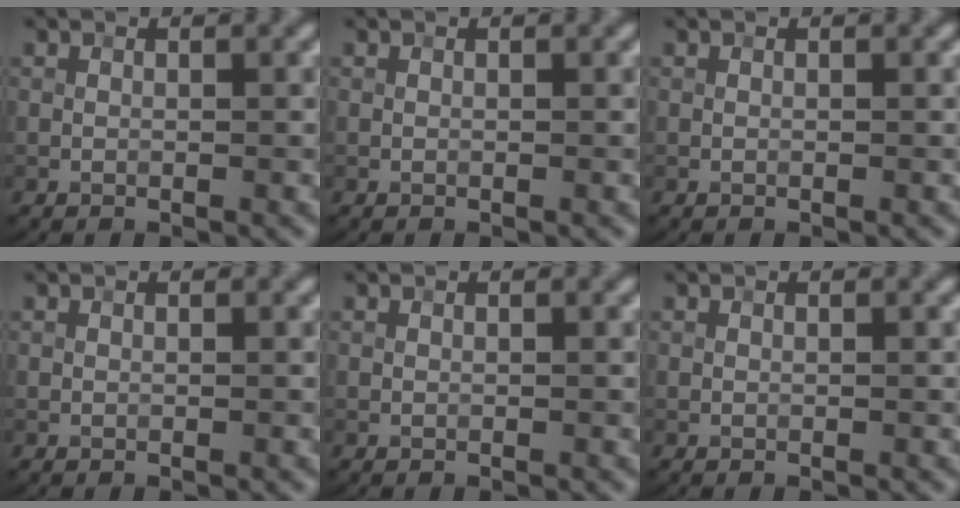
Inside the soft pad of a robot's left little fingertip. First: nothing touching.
{"total": 0.0}
{"total": 0.0}
{"total": 0.0}
{"total": 0.0}
{"total": 0.0}